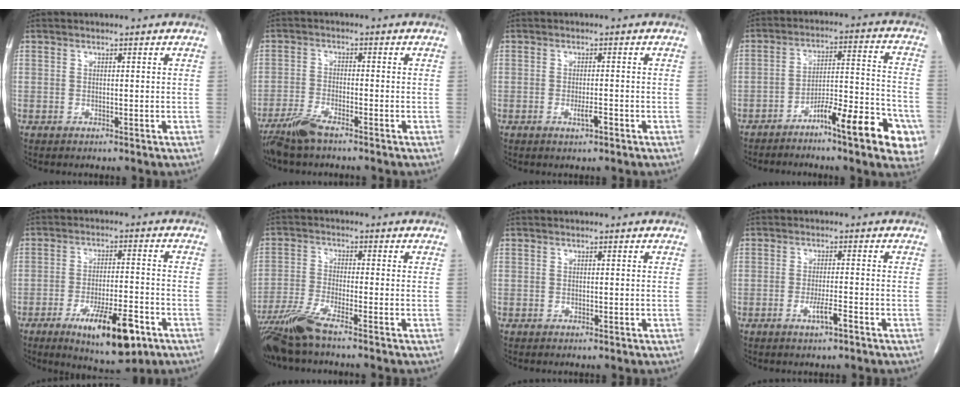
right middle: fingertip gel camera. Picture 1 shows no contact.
{"total": 4.9, "force": [-3.9, 0.6, 2.9], "torque": [-0.068, -0.011, -0.079]}
{"total": 1.9, "force": [-0.9, 0.3, 1.7], "torque": [-0.029, -0.001, -0.014]}
{"total": 13.2, "force": [-7.2, 1.6, 10.9], "torque": [-0.145, 0.019, -0.108]}
{"total": 11.7, "force": [-6.1, 2.7, 9.6], "torque": [-0.153, -0.015, -0.087]}
{"total": 6.7, "force": [-5.2, -0.5, 4.2], "torque": [-0.090, -0.024, -0.105]}
{"total": 0.0}
{"total": 2.9, "force": [-1.6, 0.0, 2.5], "torque": [-0.045, -0.003, -0.028]}